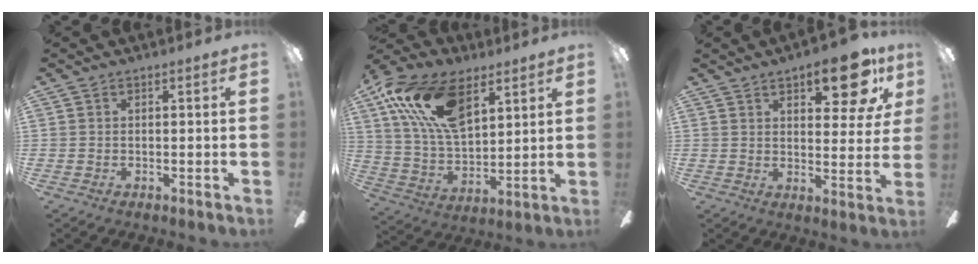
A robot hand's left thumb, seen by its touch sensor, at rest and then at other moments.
{"total": 20.7, "force": [10.6, 11.2, 13.8], "torque": [-0.282, -0.025, 0.191]}
{"total": 13.8, "force": [8.0, 5.5, 9.8], "torque": [-0.118, -0.031, 0.128]}